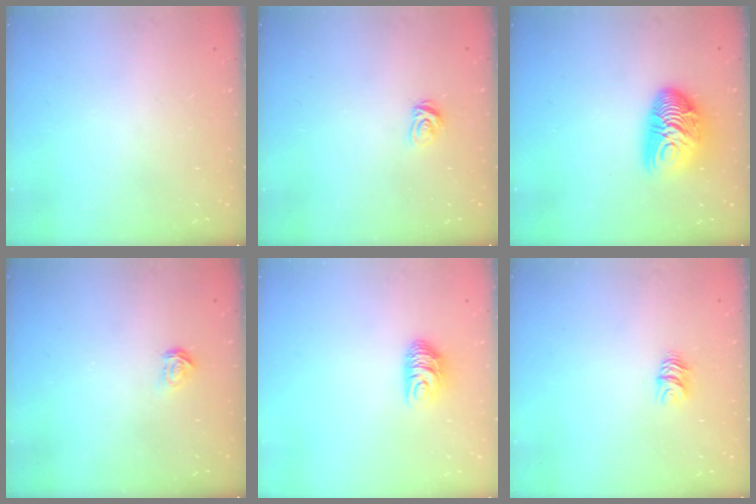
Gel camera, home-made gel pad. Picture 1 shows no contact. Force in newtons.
{"total": 4.6, "press": 4.6, "slide": 0.5}
{"total": 13.5, "press": 13.5, "slide": 0.2}
{"total": 1.8, "press": 1.7, "slide": 0.2}
{"total": 7.3, "press": 7.3, "slide": 0.8}
{"total": 5.5, "press": 5.5, "slide": 0.2}